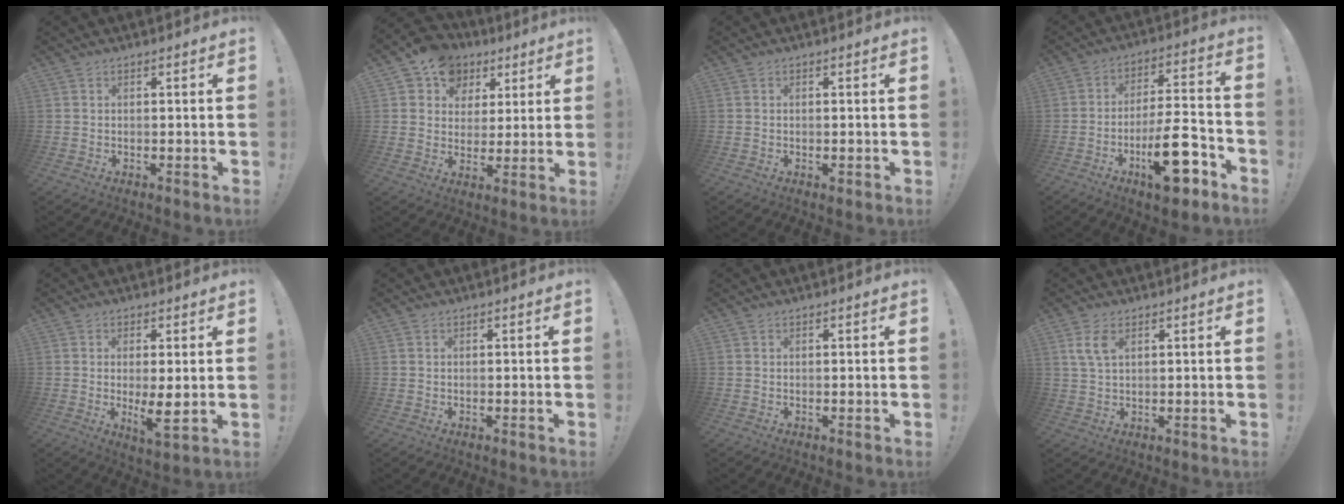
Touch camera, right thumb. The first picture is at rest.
{"total": 10.4, "force": [5.3, 8.6, 2.6], "torque": [-0.042, -0.026, 0.104]}
{"total": 0.5, "force": [-0.3, 0.3, 0.4], "torque": [-0.011, 0.003, -0.003]}
{"total": 17.8, "force": [-8.0, 6.1, 14.7], "torque": [-0.229, 0.055, -0.120]}
{"total": 6.8, "force": [-0.3, 1.6, 6.6], "torque": [-0.093, -0.024, -0.004]}
{"total": 0.0}
{"total": 0.0}
{"total": 5.1, "force": [2.1, 2.4, 3.9], "torque": [-0.083, 0.000, 0.037]}